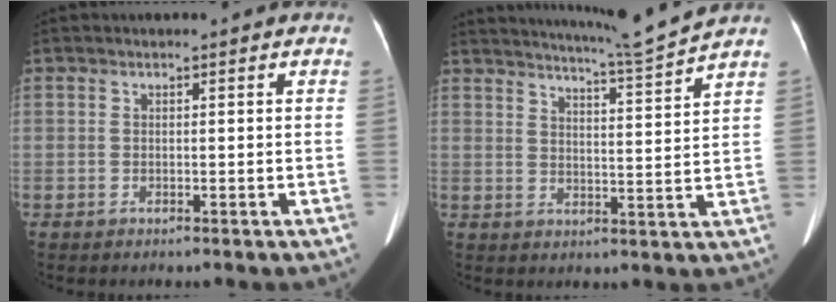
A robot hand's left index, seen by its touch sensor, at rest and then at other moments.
{"total": 9.3, "force": [8.6, -2.6, 2.3], "torque": [-0.048, -0.033, 0.132]}